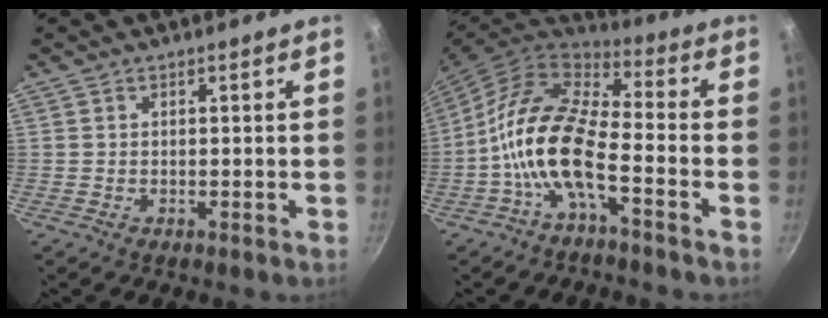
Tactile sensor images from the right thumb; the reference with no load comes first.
{"total": 14.2, "force": [-4.6, 5.7, 12.1], "torque": [-0.231, 0.043, -0.106]}